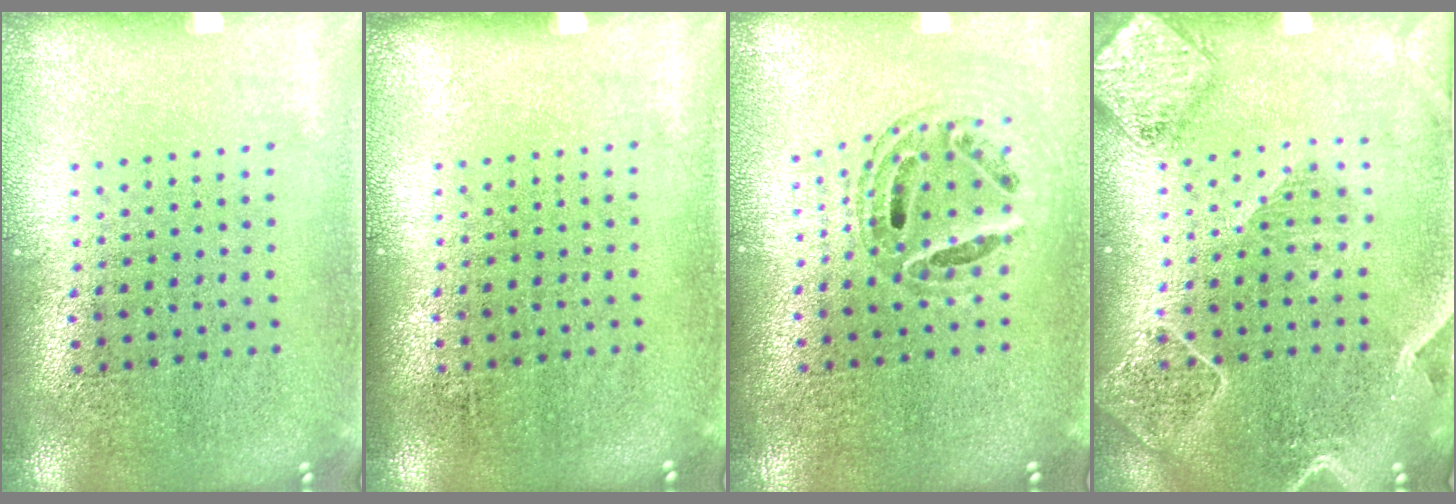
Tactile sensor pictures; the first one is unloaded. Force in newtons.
{"total": 0.0}
{"total": 0.7, "press": 0.7, "slide": 0.1}
{"total": 2.3, "press": 2.1, "slide": 0.9}